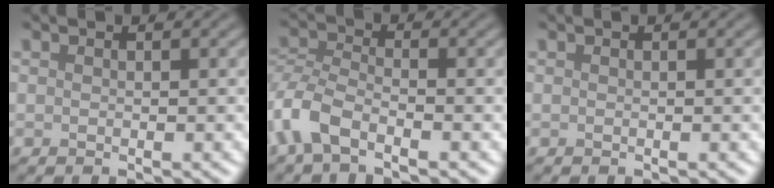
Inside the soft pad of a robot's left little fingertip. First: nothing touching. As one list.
[{"total": 4.2, "force": [-2.7, 1.8, 2.7], "torque": [-0.061, -0.003, -0.068]}, {"total": 0.0}]